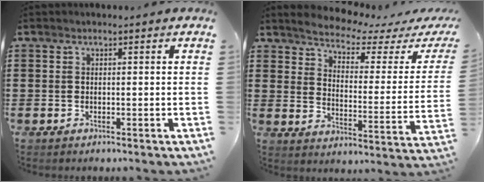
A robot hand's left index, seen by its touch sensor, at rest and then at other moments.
{"total": 3.6, "force": [3.3, 0.2, 1.4], "torque": [-0.052, -0.027, 0.048]}